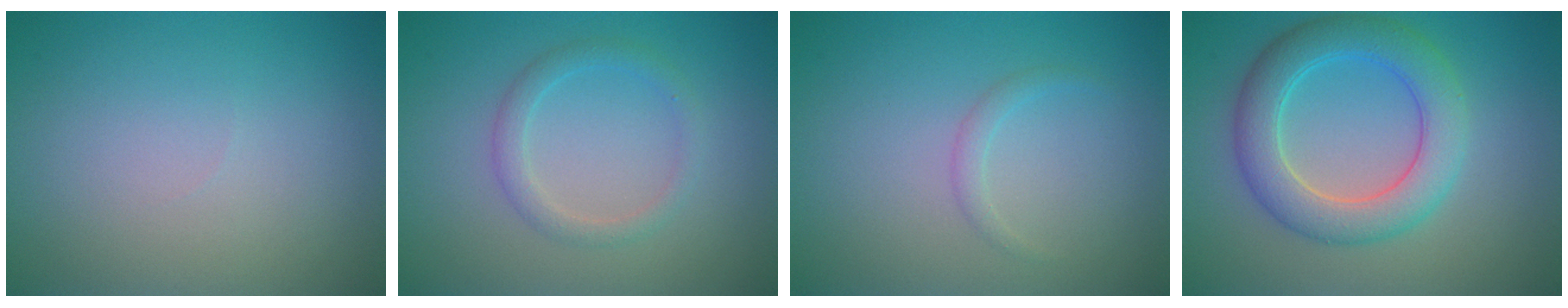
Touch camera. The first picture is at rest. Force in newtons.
{"total": 1.9, "press": 1.9, "slide": 0.1}
{"total": 0.9, "press": 0.9, "slide": 0.1}
{"total": 5.8, "press": 5.8, "slide": 0.1}